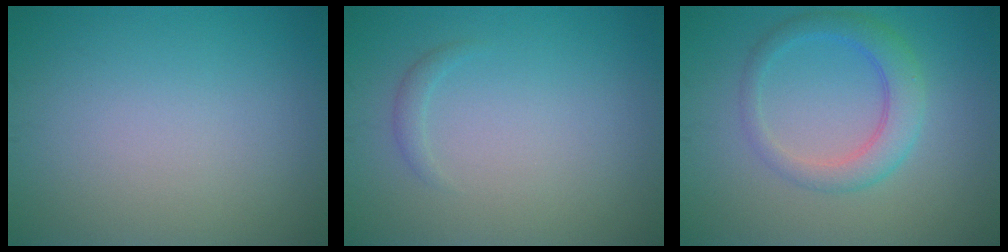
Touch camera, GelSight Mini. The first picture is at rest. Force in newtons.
{"total": 0.8, "press": 0.8, "slide": 0.0}
{"total": 3.6, "press": 3.6, "slide": 0.1}